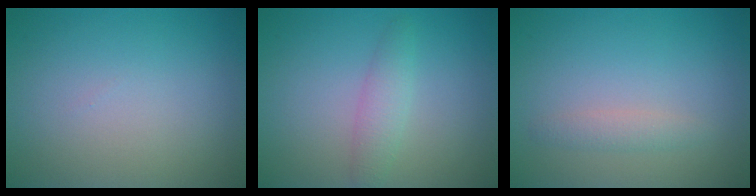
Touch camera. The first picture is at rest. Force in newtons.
{"total": 2.0, "press": 2.0, "slide": 0.1}
{"total": 1.3, "press": 1.3, "slide": 0.0}